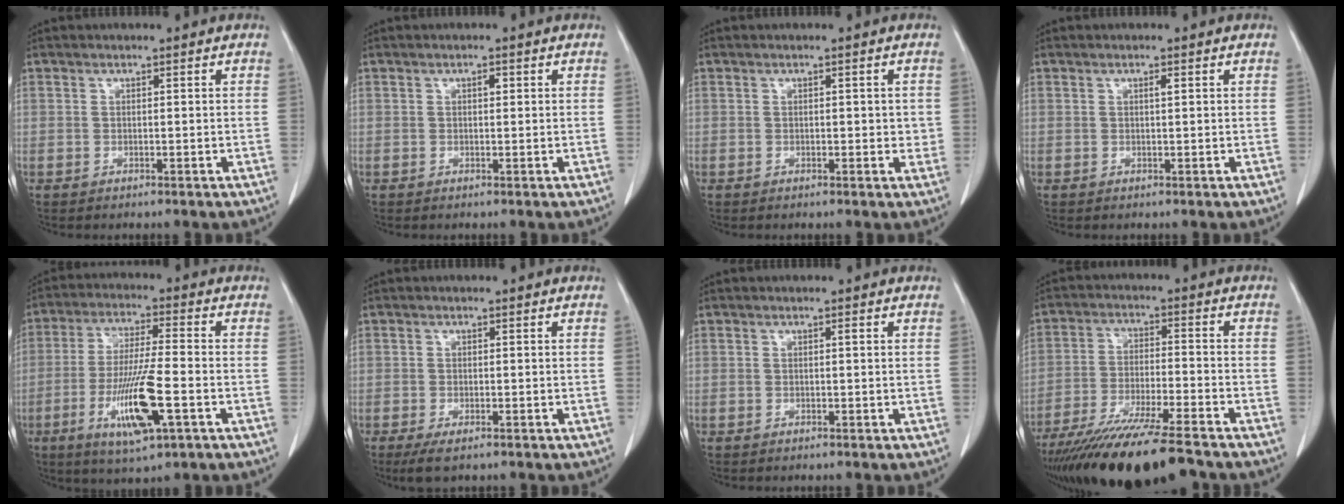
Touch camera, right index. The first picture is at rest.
{"total": 0.8, "force": [0.3, 0.3, 0.7], "torque": [-0.011, 0.001, 0.002]}
{"total": 2.2, "force": [0.1, 1.2, 1.8], "torque": [-0.019, 0.000, 0.001]}
{"total": 0.6, "force": [0.2, 0.0, 0.6], "torque": [-0.013, 0.000, 0.004]}
{"total": 12.1, "force": [-4.2, 1.2, 11.2], "torque": [-0.215, -0.018, -0.075]}
{"total": 3.1, "force": [-2.0, 0.9, 2.1], "torque": [-0.043, -0.007, -0.031]}
{"total": 0.0}
{"total": 18.0, "force": [-14.9, 1.1, 10.0], "torque": [-0.172, -0.041, -0.249]}